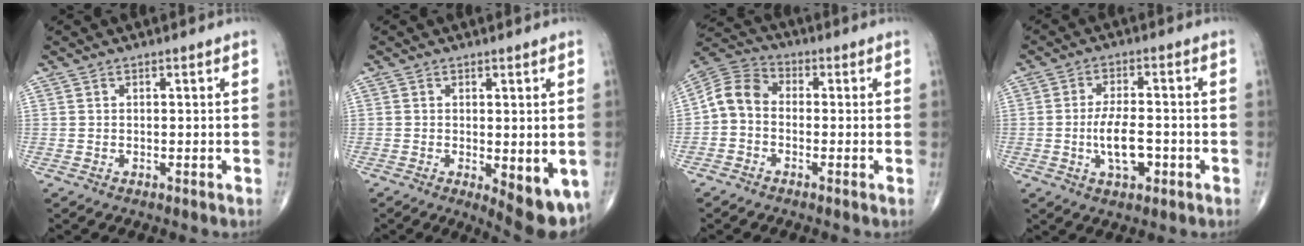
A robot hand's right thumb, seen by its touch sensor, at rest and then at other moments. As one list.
[{"total": 8.7, "force": [-2.3, 3.3, 7.7], "torque": [-0.093, -0.020, -0.024]}, {"total": 7.2, "force": [-1.2, 5.5, 4.5], "torque": [-0.074, 0.027, -0.044]}, {"total": 7.5, "force": [-1.8, 3.4, 6.4], "torque": [-0.115, 0.007, -0.031]}]